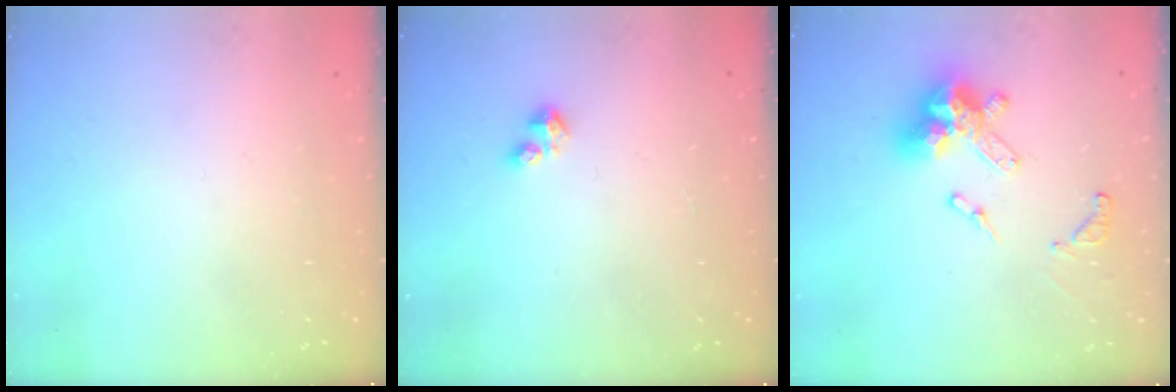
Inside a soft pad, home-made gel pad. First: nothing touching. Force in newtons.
{"total": 2.1, "press": 2.1, "slide": 0.3}
{"total": 14.2, "press": 14.1, "slide": 1.7}